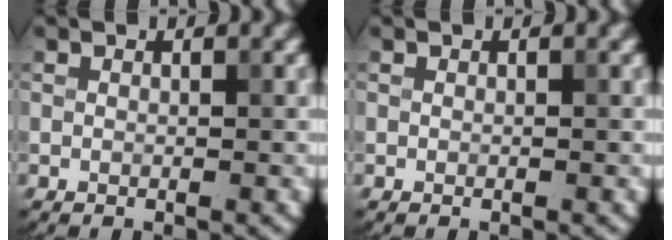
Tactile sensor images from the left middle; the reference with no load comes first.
{"total": 0.0}